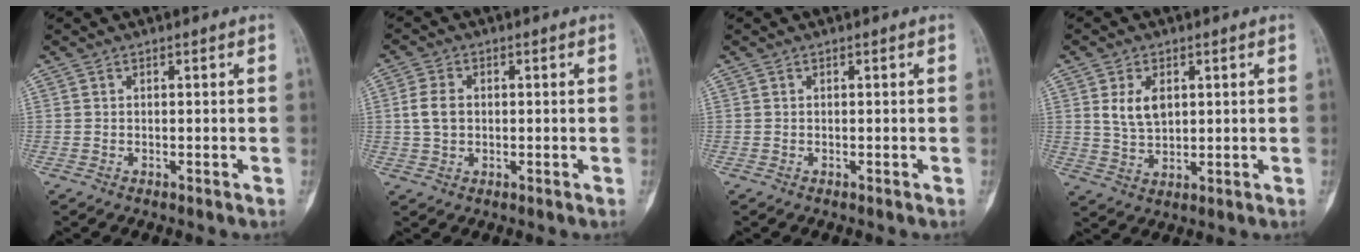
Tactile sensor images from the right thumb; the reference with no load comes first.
{"total": 4.7, "force": [0.4, 3.3, 3.2], "torque": [-0.066, 0.006, 0.007]}
{"total": 0.0}
{"total": 6.2, "force": [1.8, 3.9, 4.4], "torque": [-0.070, -0.009, 0.041]}